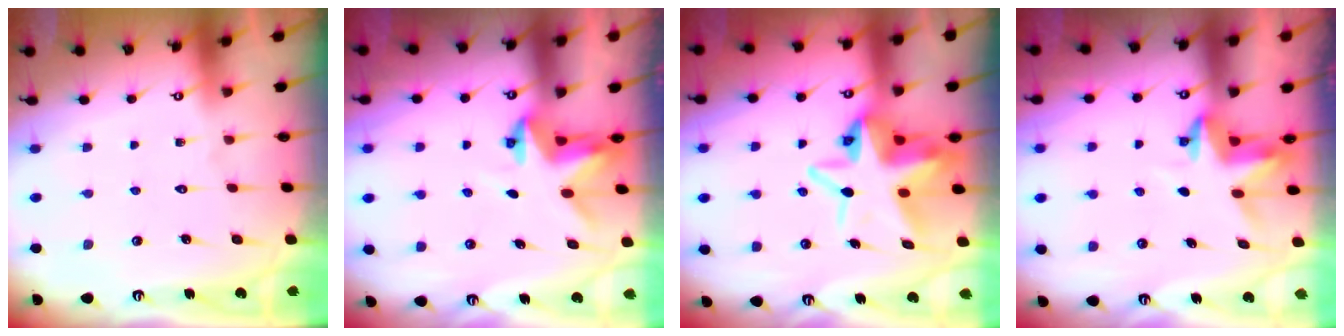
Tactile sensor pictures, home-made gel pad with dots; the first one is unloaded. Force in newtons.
{"total": 3.0, "press": 3.0, "slide": 0.0}
{"total": 11.5, "press": 11.3, "slide": 2.0}
{"total": 3.8, "press": 3.8, "slide": 0.3}